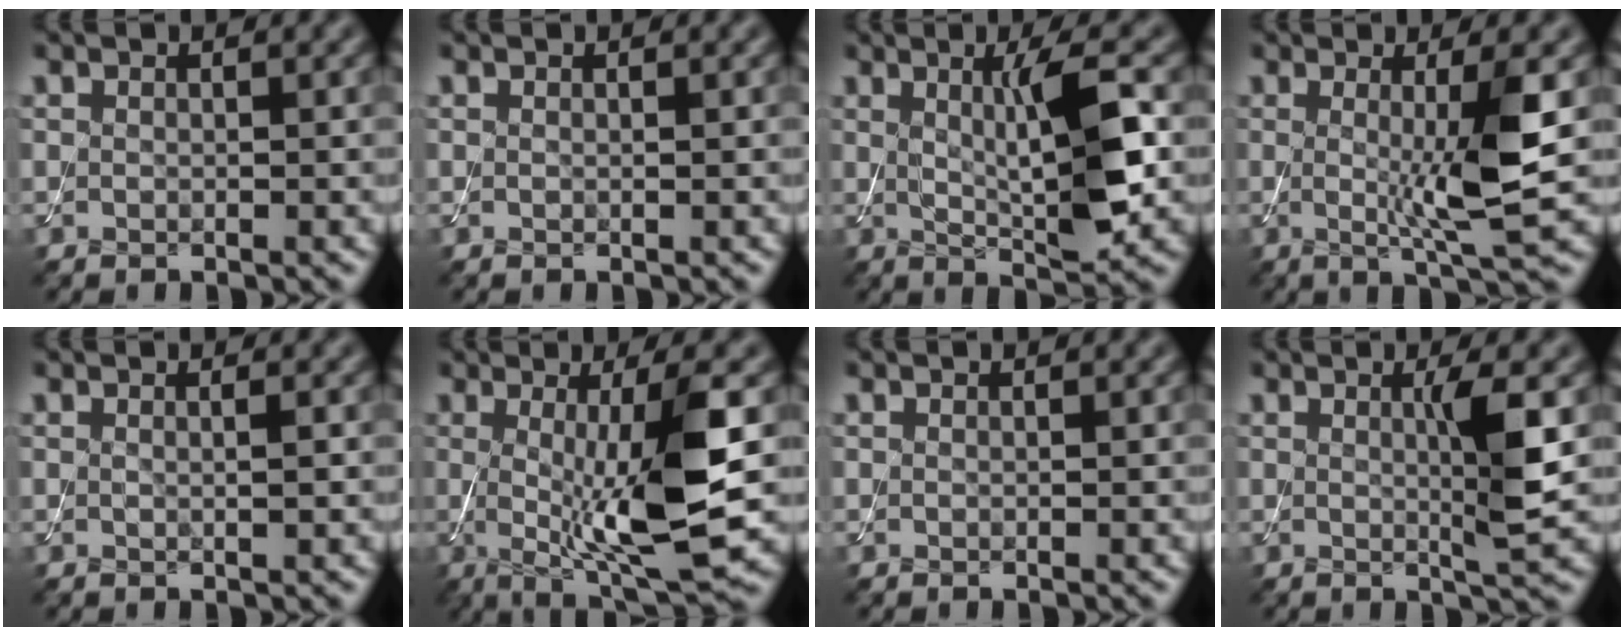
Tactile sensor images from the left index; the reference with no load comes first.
{"total": 0.0}
{"total": 6.2, "force": [0.7, 1.1, 6.1], "torque": [-0.098, -0.003, 0.017]}
{"total": 6.0, "force": [0.0, 0.8, 5.9], "torque": [-0.100, -0.012, 0.002]}
{"total": 1.0, "force": [0.1, 0.2, 0.9], "torque": [-0.012, 0.000, -0.001]}
{"total": 10.0, "force": [-0.2, 2.0, 9.8], "torque": [-0.152, -0.012, 0.007]}
{"total": 0.0}
{"total": 3.8, "force": [0.4, 0.3, 3.8], "torque": [-0.062, -0.007, 0.005]}